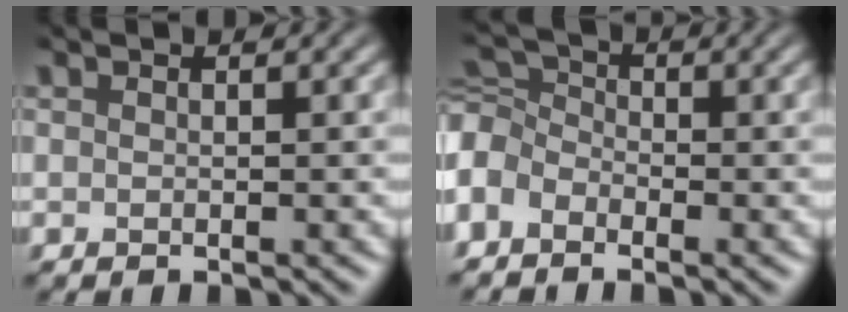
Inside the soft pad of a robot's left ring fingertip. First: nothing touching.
{"total": 3.8, "force": [-2.2, 2.6, 1.6], "torque": [-0.038, 0.009, -0.064]}